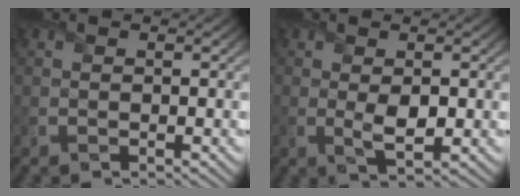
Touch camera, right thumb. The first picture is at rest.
{"total": 3.1, "force": [0.1, 1.5, 2.7], "torque": [-0.055, -0.008, 0.007]}